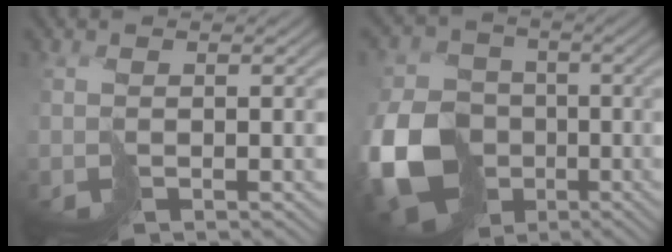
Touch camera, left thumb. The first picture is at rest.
{"total": 14.8, "force": [-4.9, 11.8, 7.5], "torque": [-0.210, -0.050, -0.091]}